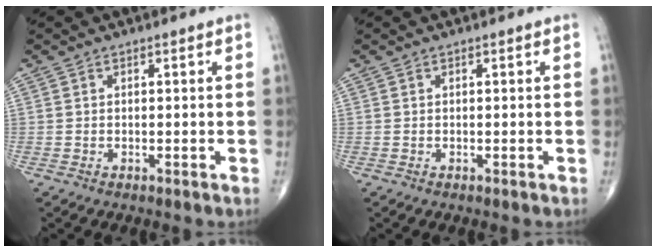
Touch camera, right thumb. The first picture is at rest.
{"total": 0.0}